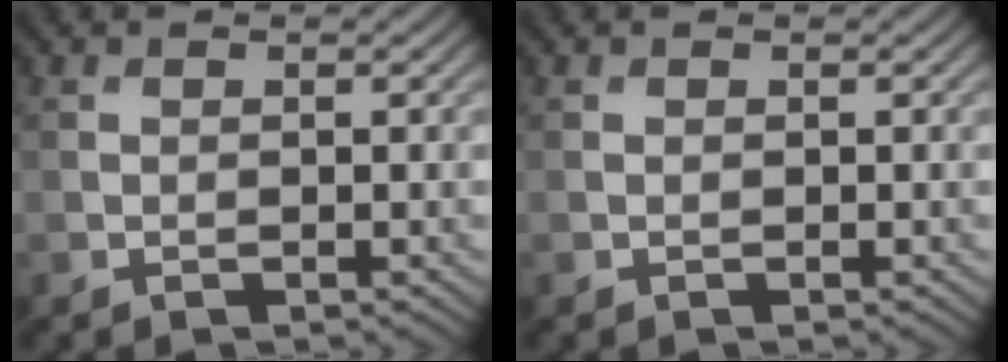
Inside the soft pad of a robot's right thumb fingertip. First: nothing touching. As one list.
[{"total": 0.0}]